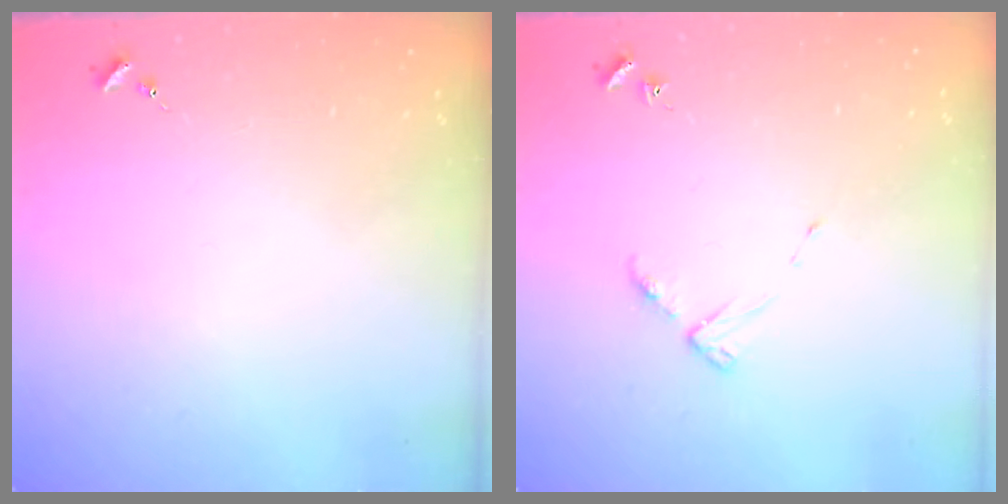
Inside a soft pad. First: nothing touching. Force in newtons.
{"total": 3.8, "press": 3.8, "slide": 0.5}